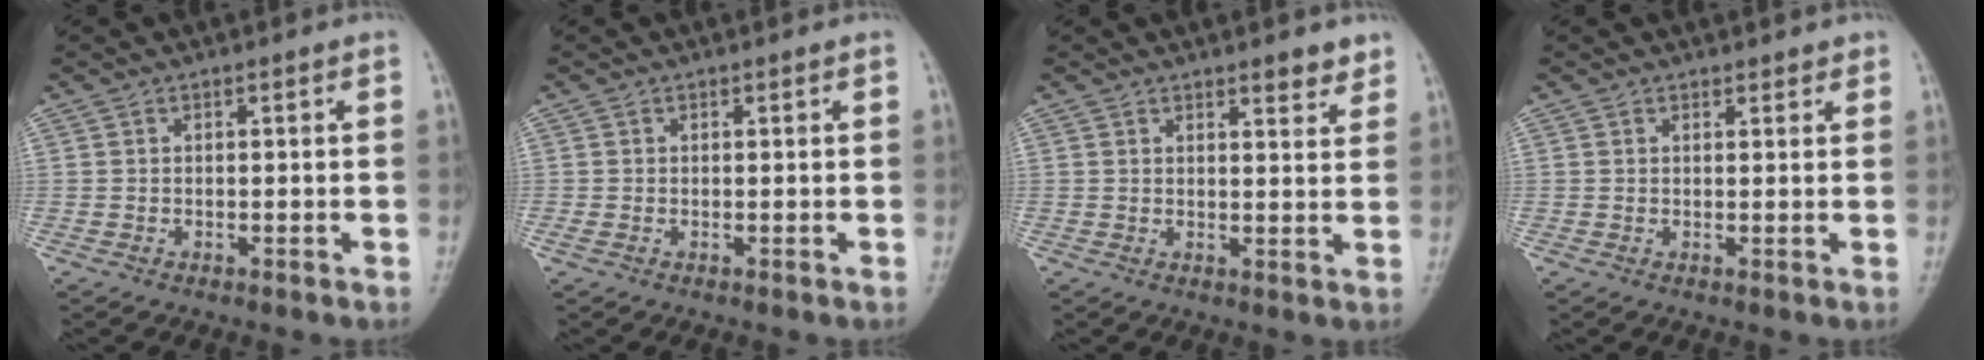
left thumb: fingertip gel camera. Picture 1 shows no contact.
{"total": 0.9, "force": [-0.4, 0.6, 0.5], "torque": [-0.016, -0.002, -0.007]}
{"total": 3.4, "force": [2.7, 1.0, 1.9], "torque": [-0.010, -0.019, 0.034]}
{"total": 1.2, "force": [1.0, 0.5, 0.2], "torque": [0.006, -0.006, 0.011]}